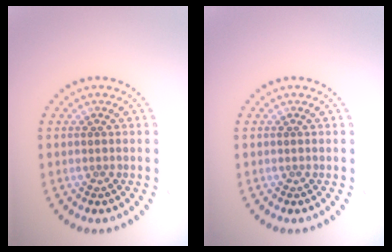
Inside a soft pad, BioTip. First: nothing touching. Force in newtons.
{"total": 0.0}